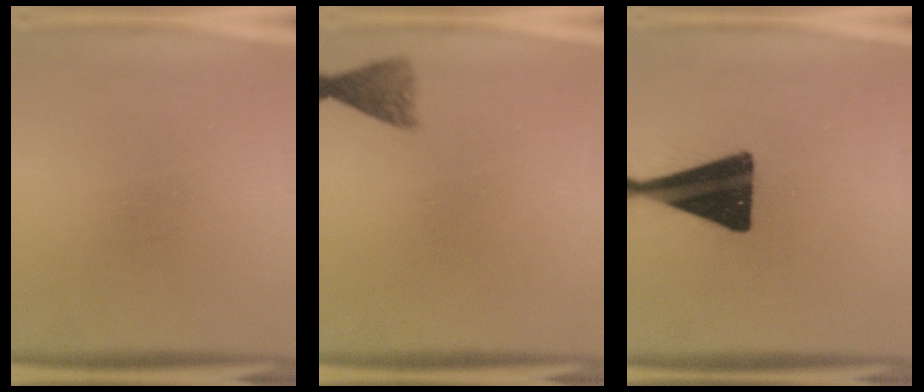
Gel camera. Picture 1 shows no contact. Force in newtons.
{"total": 2.8}
{"total": 19.1}